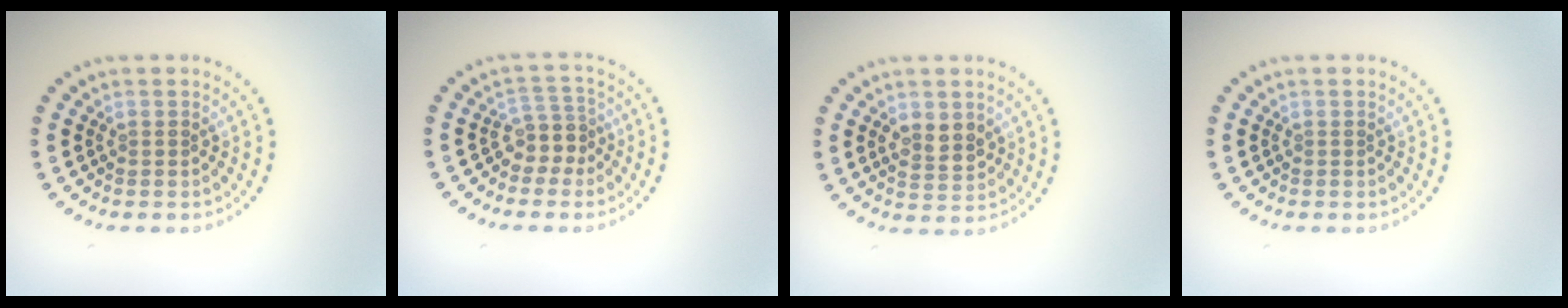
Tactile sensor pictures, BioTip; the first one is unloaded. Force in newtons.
{"total": 2.6, "press": 2.0, "slide": 1.7}
{"total": 2.6, "press": 2.5, "slide": 0.4}
{"total": 0.0}